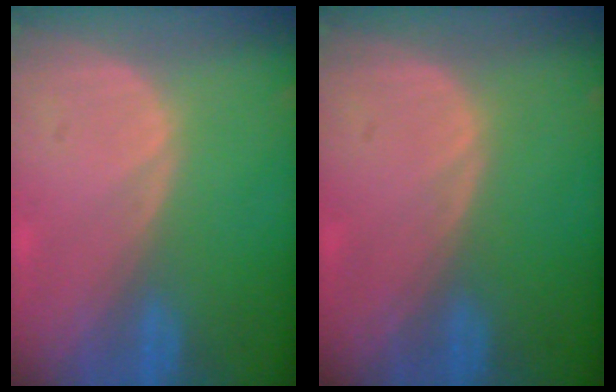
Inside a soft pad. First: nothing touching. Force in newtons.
{"total": 0.0}